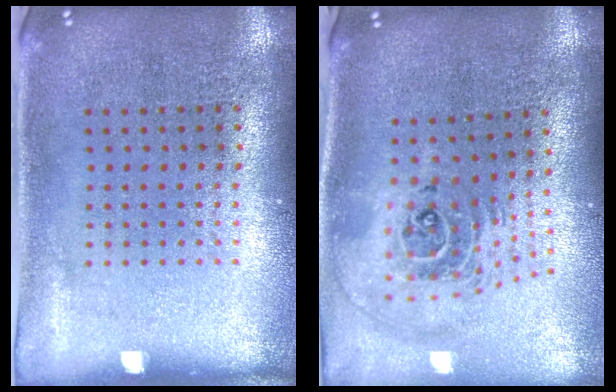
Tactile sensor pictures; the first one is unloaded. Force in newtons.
{"total": 2.4, "press": 1.8, "slide": 1.7}